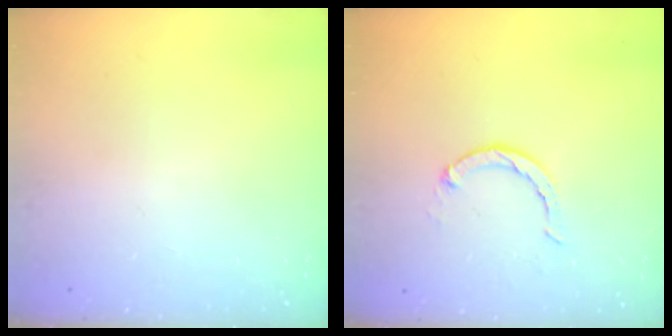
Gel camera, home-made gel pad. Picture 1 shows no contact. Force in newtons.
{"total": 2.1, "press": 2.0, "slide": 0.4}